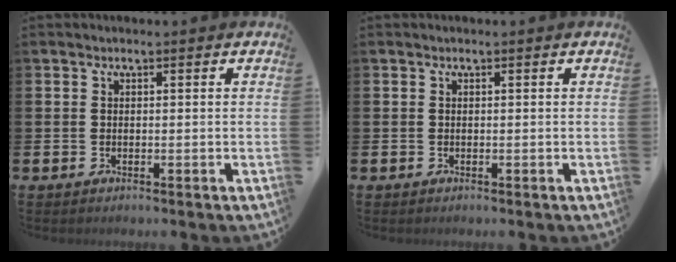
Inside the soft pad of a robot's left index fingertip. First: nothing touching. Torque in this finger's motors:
{"motor_torque": [0.00, 0.00, -0.01, 0.01]}